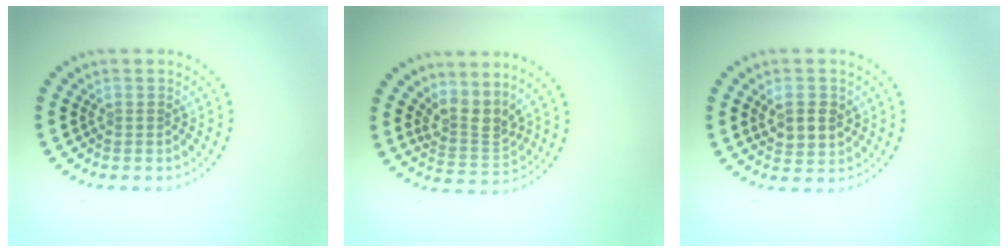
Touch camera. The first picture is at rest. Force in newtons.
{"total": 3.2, "press": 2.2, "slide": 2.3}
{"total": 3.0, "press": 2.9, "slide": 0.6}